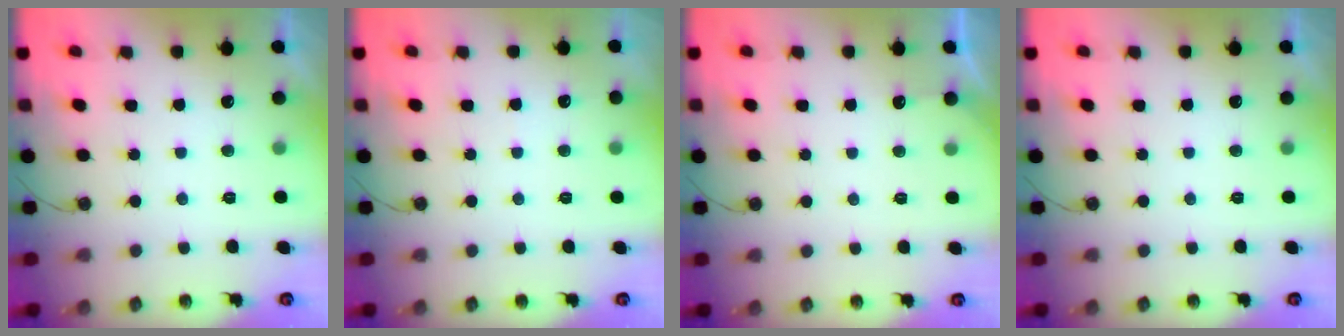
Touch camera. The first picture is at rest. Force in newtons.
{"total": 2.5, "press": 2.4, "slide": 0.4}
{"total": 2.3, "press": 2.3, "slide": 0.3}
{"total": 0.0}